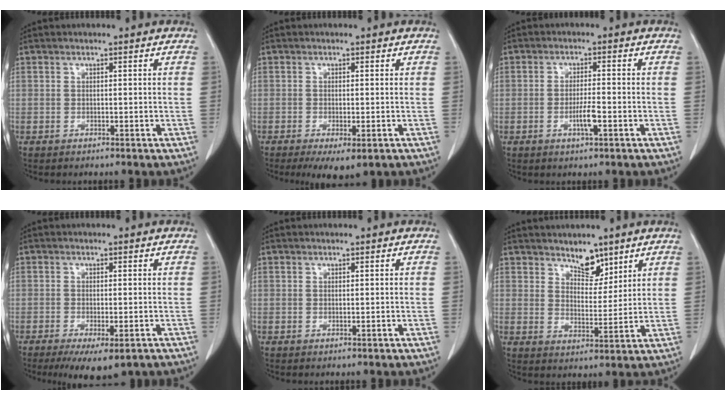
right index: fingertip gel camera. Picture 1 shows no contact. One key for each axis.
{"total": 5.5, "fx": -2.9, "fy": 1.7, "fz": 4.3, "tx": -0.061, "ty": -0.015, "tz": -0.040}
{"total": 3.6, "fx": -1.3, "fy": 0.3, "fz": 3.4, "tx": -0.065, "ty": -0.003, "tz": -0.023}
{"total": 7.6, "fx": -4.8, "fy": 2.1, "fz": 5.4, "tx": -0.075, "ty": -0.018, "tz": -0.071}
{"total": 0.0}
{"total": 5.2, "fx": 3.9, "fy": 2.4, "fz": 2.3, "tx": -0.033, "ty": -0.007, "tz": 0.071}